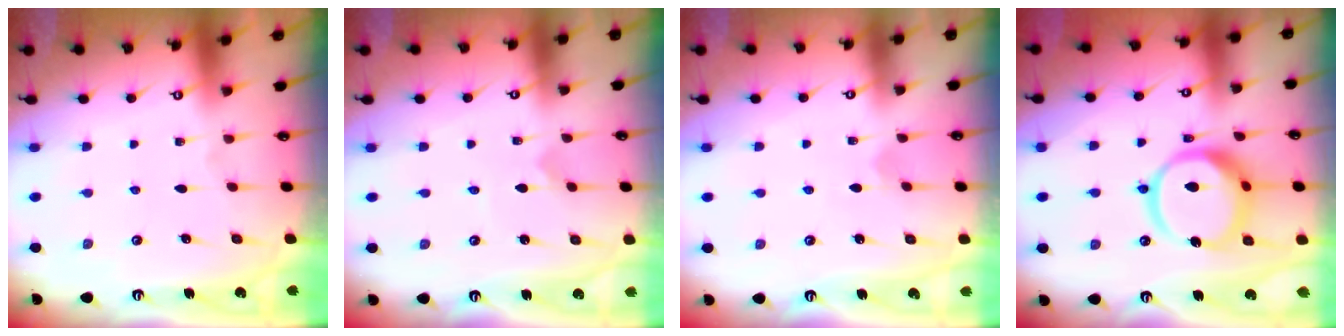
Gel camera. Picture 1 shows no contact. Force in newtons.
{"total": 0.7, "press": 0.7, "slide": 0.0}
{"total": 2.7, "press": 2.7, "slide": 0.1}
{"total": 16.7, "press": 16.6, "slide": 1.9}